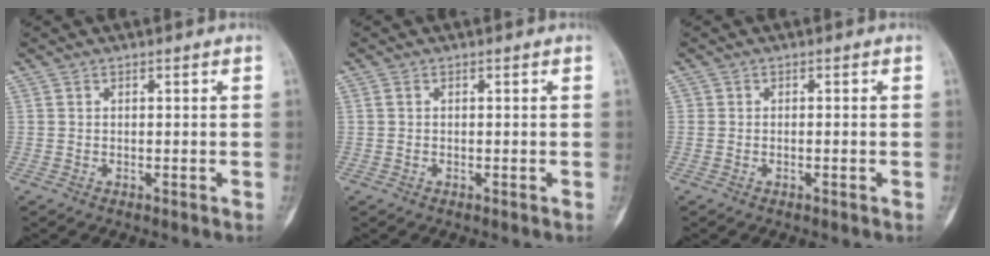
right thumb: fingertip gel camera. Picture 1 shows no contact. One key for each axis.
{"total": 0.7, "fx": 0.1, "fy": 0.5, "fz": 0.4, "tx": -0.007, "ty": 0.000, "tz": 0.000}
{"total": 0.5, "fx": -0.2, "fy": 0.4, "fz": 0.3, "tx": 0.003, "ty": 0.002, "tz": -0.007}